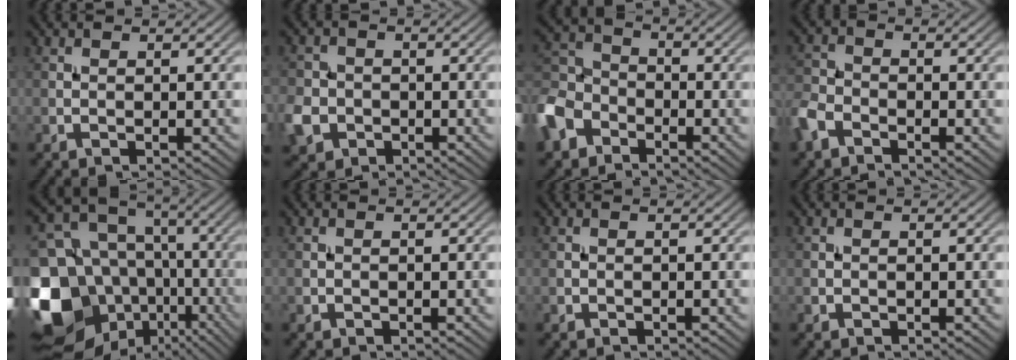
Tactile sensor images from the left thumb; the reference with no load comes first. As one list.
[{"total": 4.8, "force": [-1.9, 4.0, 1.8], "torque": [-0.054, -0.007, -0.048]}, {"total": 9.2, "force": [-5.1, 6.4, 4.2], "torque": [-0.126, -0.009, -0.129]}, {"total": 4.6, "force": [-3.1, 2.6, 2.2], "torque": [-0.057, -0.002, -0.080]}, {"total": 19.9, "force": [-6.1, 15.9, 10.3], "torque": [-0.278, -0.021, -0.084]}, {"total": 0.0}, {"total": 0.0}, {"total": 0.0}]